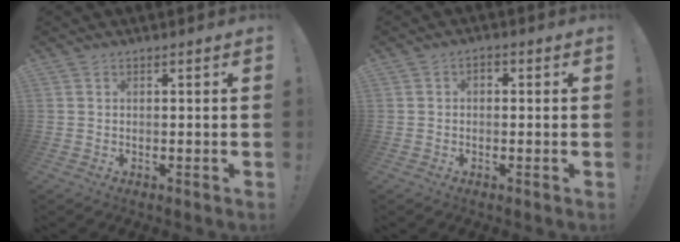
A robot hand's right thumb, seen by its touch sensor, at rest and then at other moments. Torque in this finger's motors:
{"motor_torque": [0.22, 0.13, 0.34, -0.03, -0.02]}